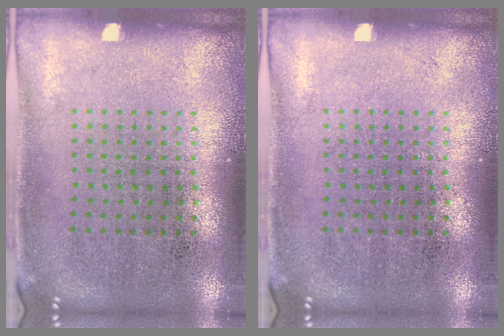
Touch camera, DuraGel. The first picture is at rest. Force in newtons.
{"total": 0.0}